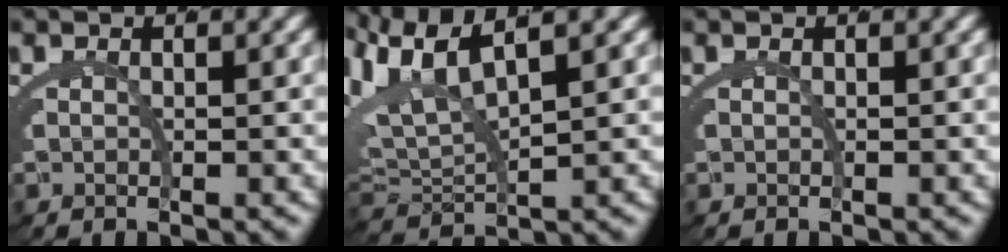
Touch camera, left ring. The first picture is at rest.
{"total": 6.6, "force": [3.1, 3.5, 4.7], "torque": [-0.122, 0.000, 0.061]}
{"total": 0.0}